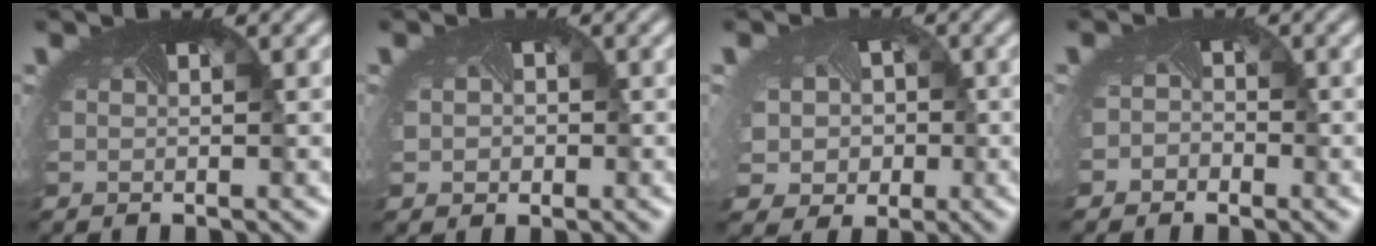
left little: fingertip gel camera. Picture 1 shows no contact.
{"total": 1.6, "force": [0.1, 1.5, 0.6], "torque": [-0.011, -0.003, 0.004]}
{"total": 6.7, "force": [-0.7, 6.0, 2.8], "torque": [-0.058, -0.012, -0.031]}
{"total": 1.4, "force": [-0.9, 1.0, -0.1], "torque": [0.007, -0.011, -0.014]}